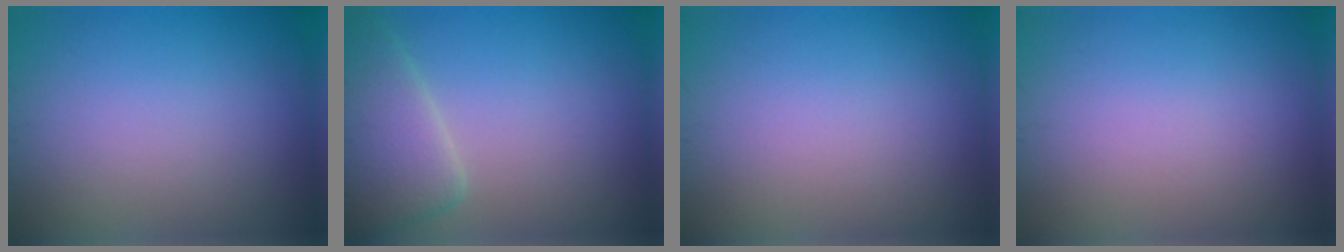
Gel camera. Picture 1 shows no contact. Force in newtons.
{"total": 4.9, "press": 4.9, "slide": 0.4}
{"total": 0.0}
{"total": 0.0}